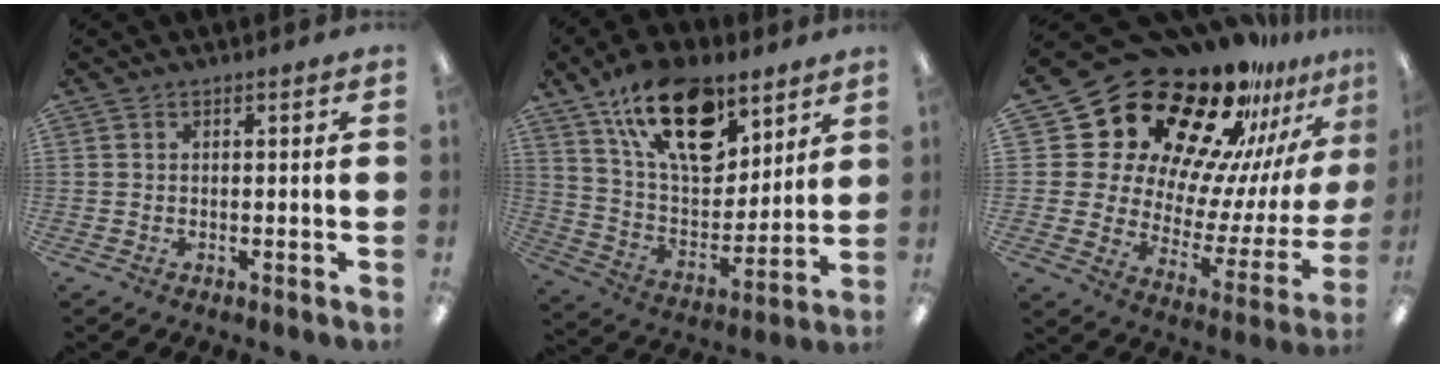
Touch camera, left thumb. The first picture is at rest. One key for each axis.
{"total": 21.8, "fx": 13.2, "fy": 11.0, "fz": 13.5, "tx": -0.222, "ty": -0.062, "tz": 0.232}
{"total": 25.8, "fx": 19.4, "fy": 12.3, "fz": 11.7, "tx": -0.204, "ty": -0.167, "tz": 0.348}